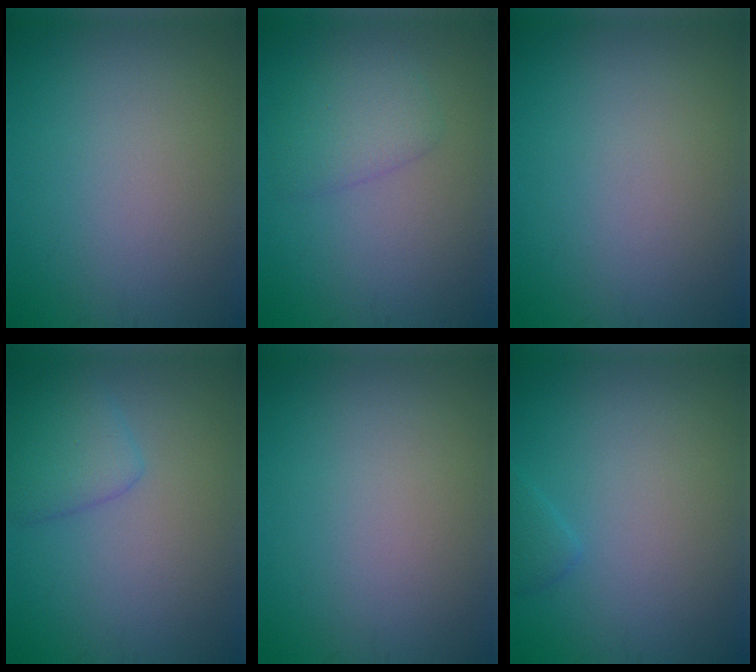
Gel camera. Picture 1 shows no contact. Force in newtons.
{"total": 2.6, "press": 2.6, "slide": 0.1}
{"total": 0.0}
{"total": 2.7, "press": 2.7, "slide": 0.2}
{"total": 0.0}
{"total": 1.0, "press": 1.0, "slide": 0.1}